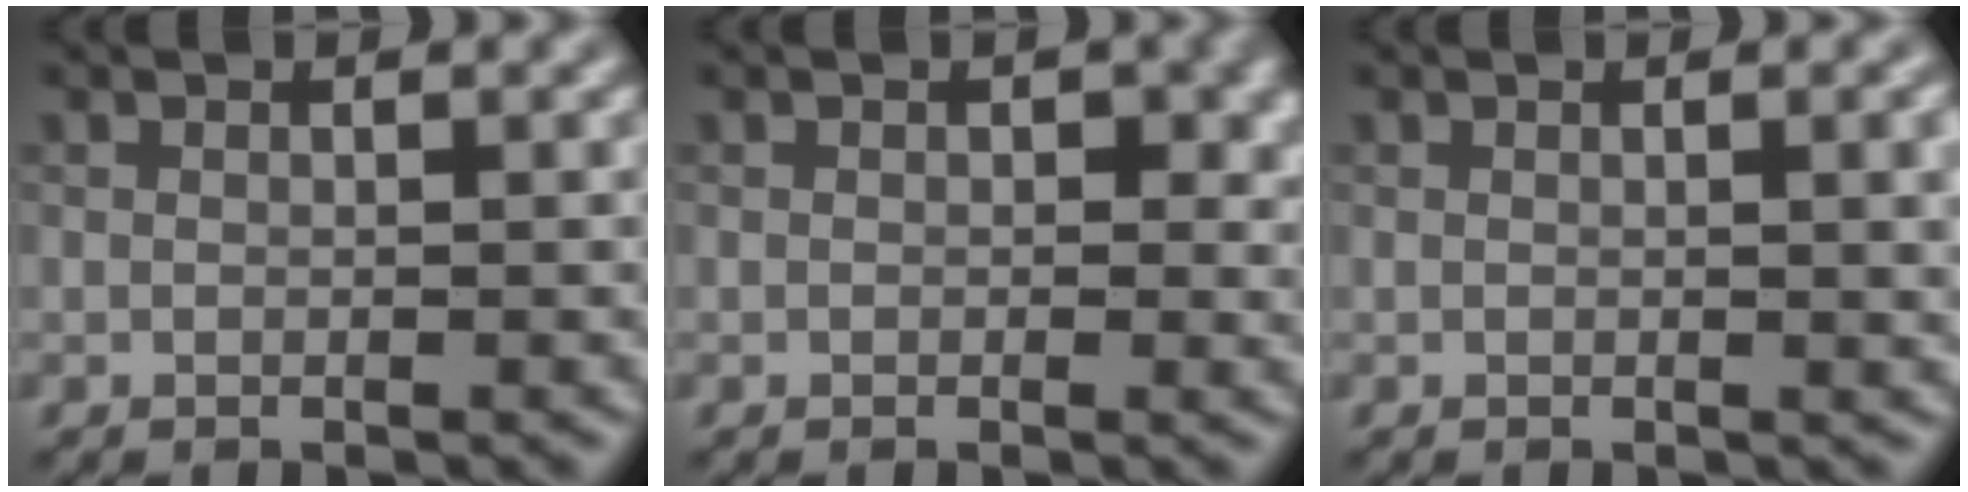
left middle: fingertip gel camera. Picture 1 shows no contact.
{"total": 1.9, "force": [0.3, 1.2, 1.5], "torque": [-0.020, 0.001, 0.020]}
{"total": 4.1, "force": [1.0, 1.7, 3.6], "torque": [-0.025, 0.016, 0.016]}